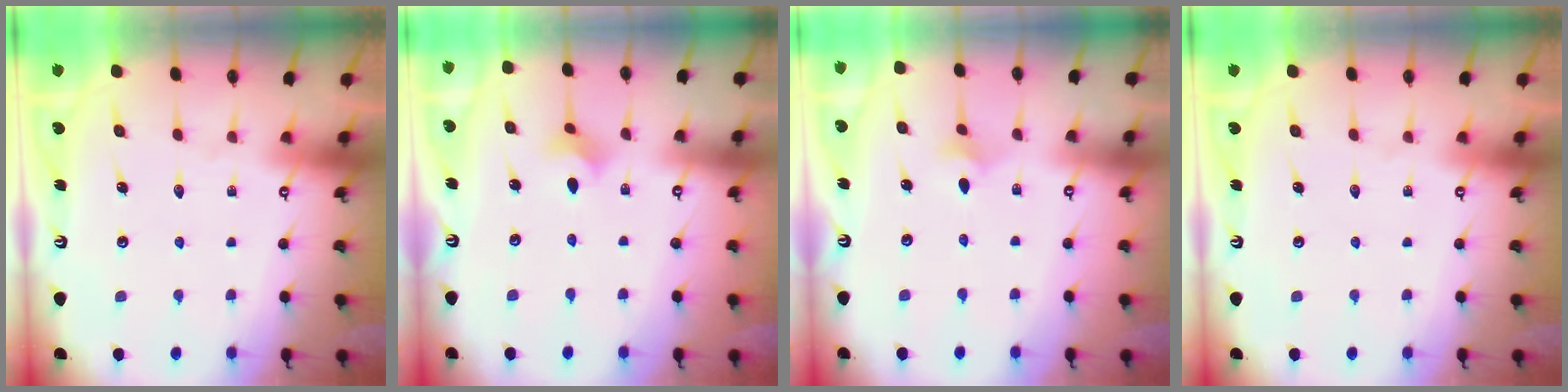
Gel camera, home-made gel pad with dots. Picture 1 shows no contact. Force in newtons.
{"total": 3.6, "press": 3.6, "slide": 0.4}
{"total": 2.7, "press": 2.6, "slide": 0.5}
{"total": 0.0}